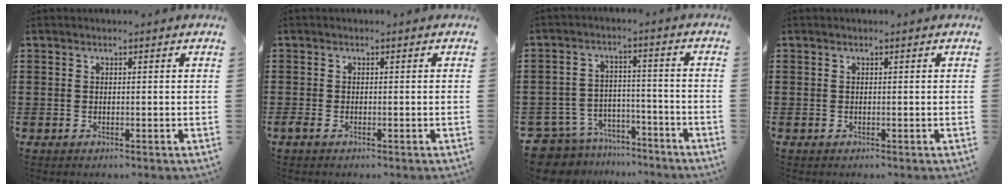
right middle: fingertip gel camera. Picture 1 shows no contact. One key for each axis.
{"total": 0.6, "fx": -0.4, "fy": 0.1, "fz": 0.4, "tx": -0.009, "ty": -0.005, "tz": -0.005}
{"total": 7.4, "fx": -7.1, "fy": 2.0, "fz": 0.5, "tx": -0.040, "ty": 0.012, "tz": -0.148}
{"total": 0.0}